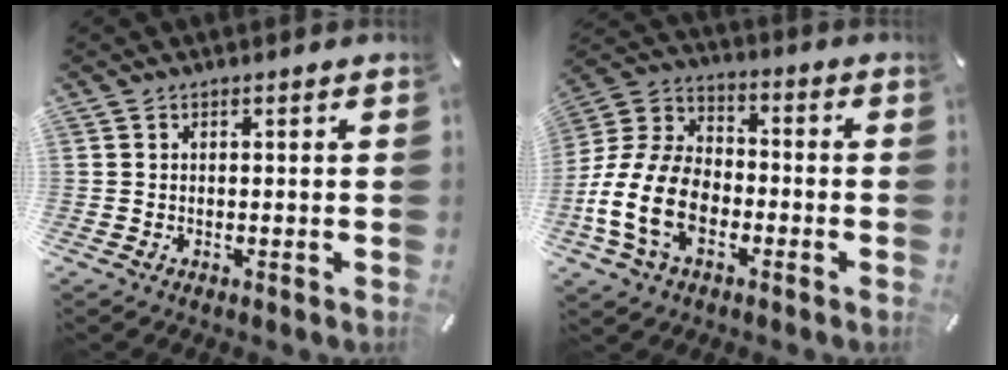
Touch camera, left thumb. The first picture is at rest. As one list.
[{"total": 16.2, "force": [-5.8, 11.2, 10.2], "torque": [-0.226, 0.034, -0.106]}]